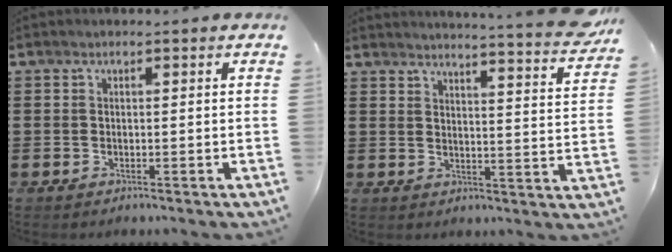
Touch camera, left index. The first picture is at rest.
{"total": 4.5, "force": [4.1, -0.9, 1.5], "torque": [-0.031, -0.042, 0.065]}